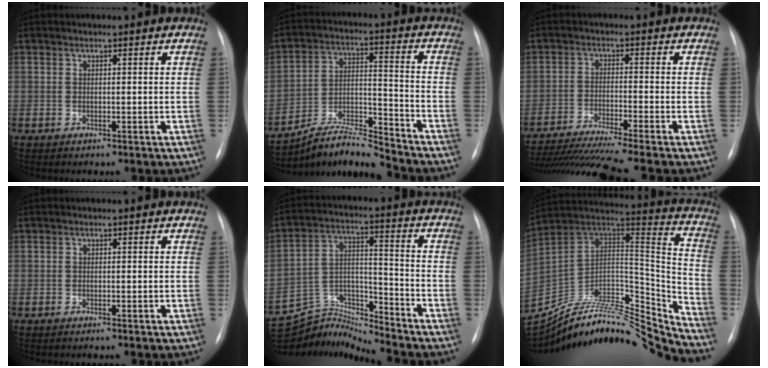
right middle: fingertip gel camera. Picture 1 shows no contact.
{"total": 9.9, "force": [-9.7, -1.1, 1.6], "torque": [-0.033, 0.024, -0.177]}
{"total": 13.3, "force": [-11.5, -2.1, 6.4], "torque": [-0.099, -0.026, -0.187]}
{"total": 0.8, "force": [-0.7, -0.1, 0.4], "torque": [-0.006, 0.000, -0.009]}
{"total": 11.0, "force": [-10.9, -0.9, -1.1], "torque": [0.015, 0.059, -0.206]}
{"total": 29.2, "force": [-27.8, 3.0, 8.2], "torque": [-0.131, 0.021, -0.434]}